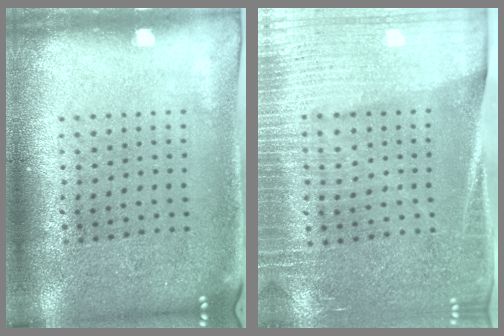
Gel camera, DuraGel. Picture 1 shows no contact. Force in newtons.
{"total": 3.4, "press": 3.1, "slide": 1.4}